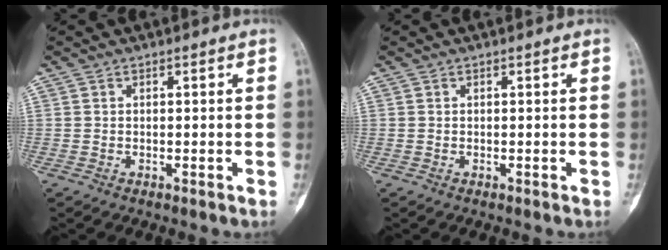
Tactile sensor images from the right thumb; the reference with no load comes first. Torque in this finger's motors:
{"motor_torque": [1.07, 0.74, 0.04, -0.09, 0.01]}